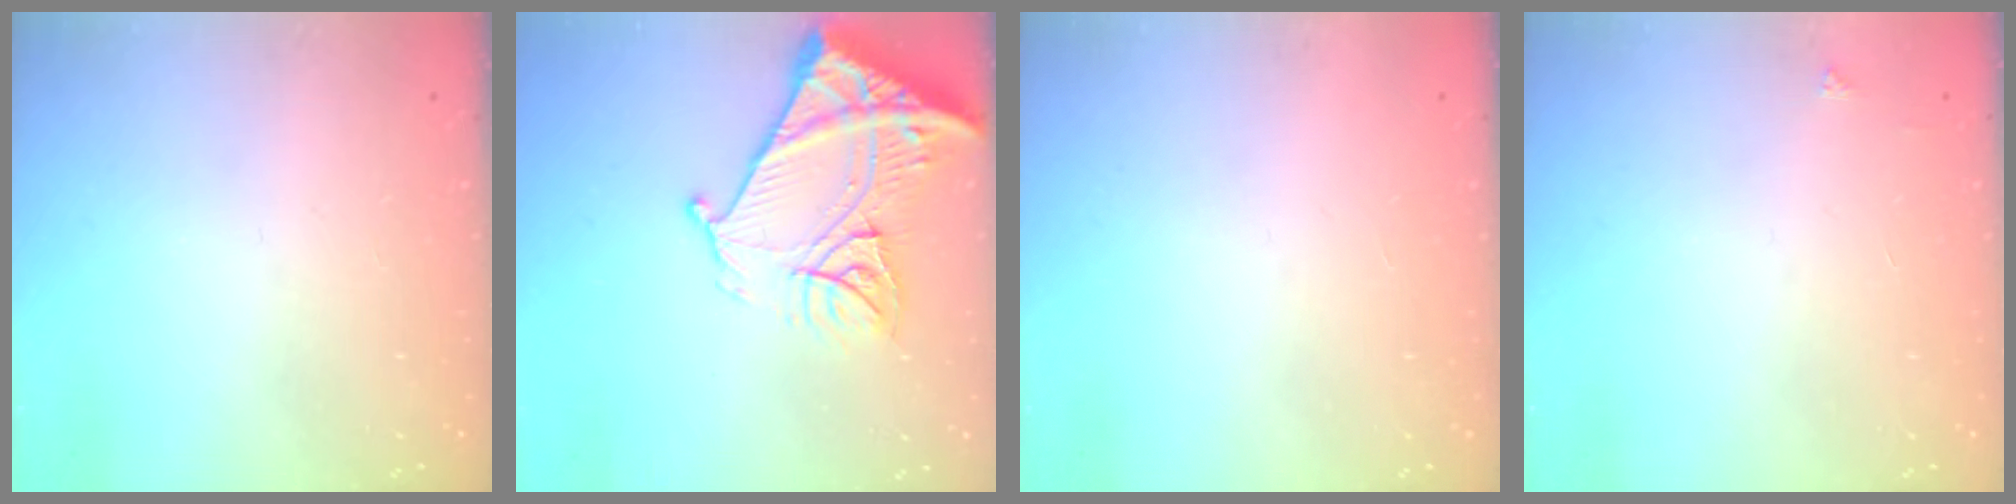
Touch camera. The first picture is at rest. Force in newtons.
{"total": 19.3, "press": 19.2, "slide": 2.2}
{"total": 1.5, "press": 1.5, "slide": 0.1}
{"total": 2.1, "press": 2.1, "slide": 0.3}